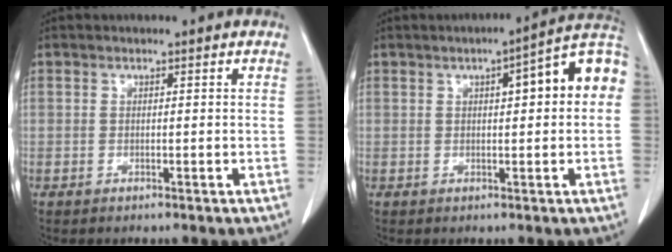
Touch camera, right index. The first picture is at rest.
{"total": 9.7, "force": [1.9, 1.8, 9.4], "torque": [-0.124, 0.034, 0.018]}